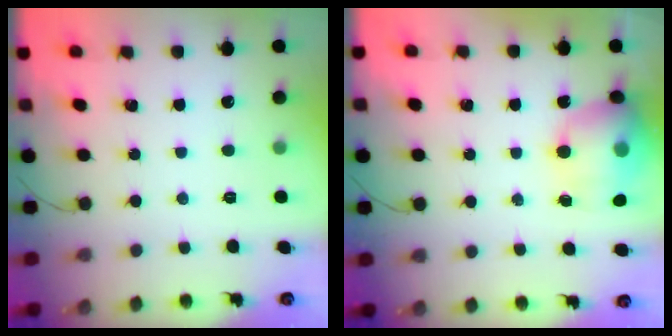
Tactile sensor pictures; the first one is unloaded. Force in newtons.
{"total": 17.1, "press": 16.9, "slide": 2.9}